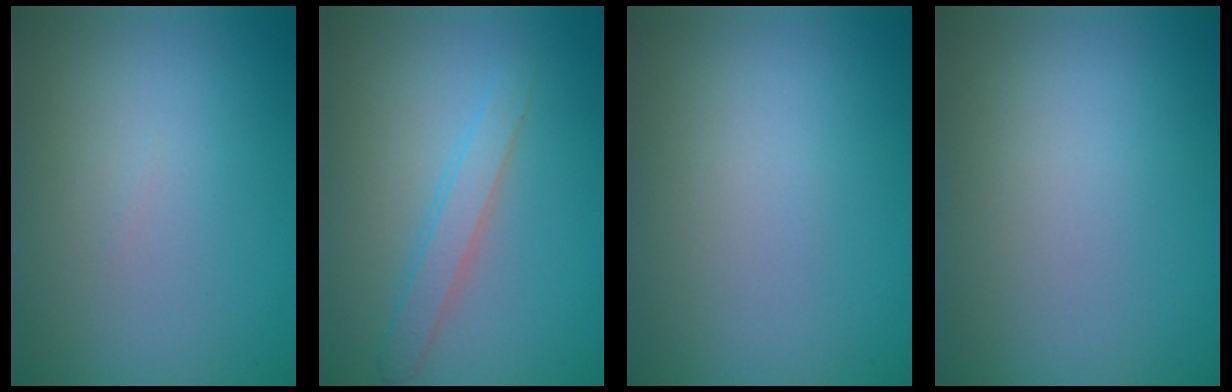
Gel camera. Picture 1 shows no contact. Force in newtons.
{"total": 2.2, "press": 2.2, "slide": 0.1}
{"total": 0.0}
{"total": 0.0}